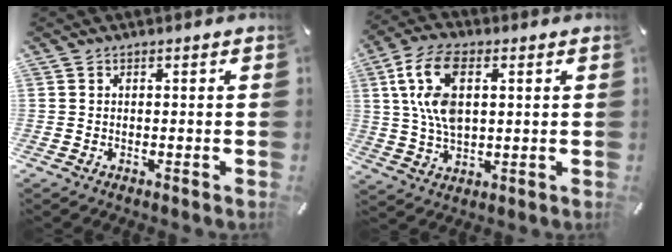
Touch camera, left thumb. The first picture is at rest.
{"total": 11.9, "force": [3.2, 6.5, 9.4], "torque": [-0.222, -0.001, 0.053]}